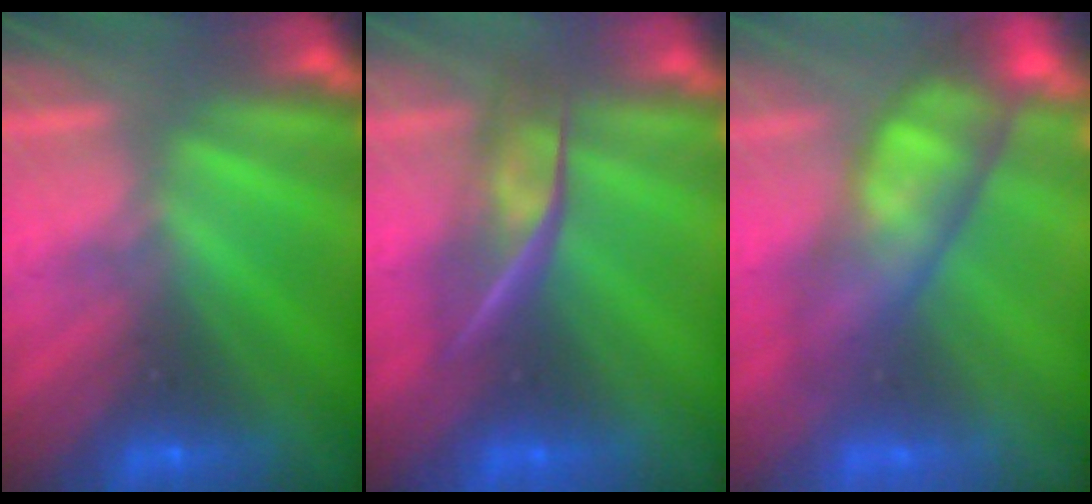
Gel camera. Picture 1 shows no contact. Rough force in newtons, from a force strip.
{"total": 2.3}
{"total": 4.6}